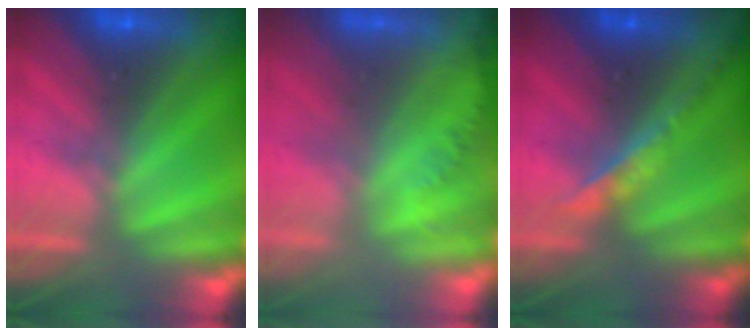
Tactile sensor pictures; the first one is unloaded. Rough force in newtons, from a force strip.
{"total": 1.2}
{"total": 2.4}